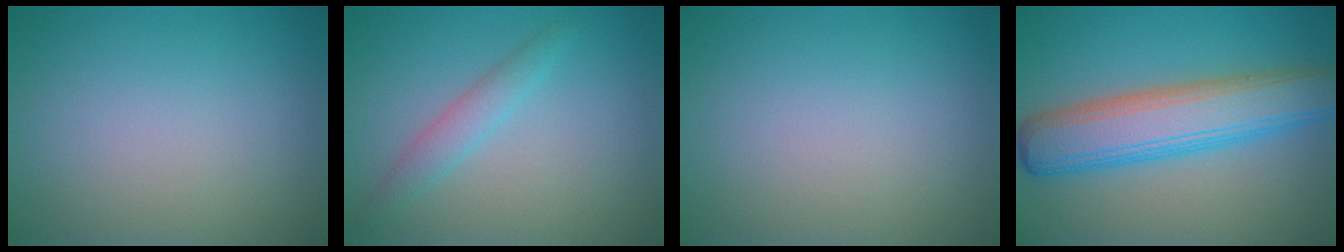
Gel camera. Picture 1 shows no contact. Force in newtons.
{"total": 2.0, "press": 2.0, "slide": 0.1}
{"total": 0.0}
{"total": 7.7, "press": 7.7, "slide": 0.4}